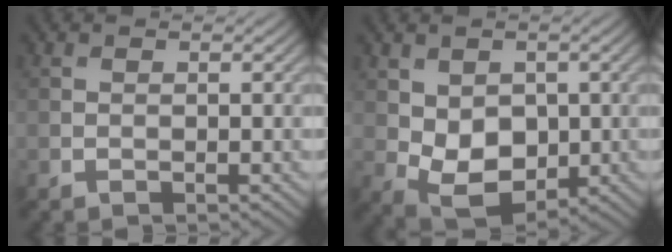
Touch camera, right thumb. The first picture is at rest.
{"total": 6.6, "force": [0.1, 4.8, 4.6], "torque": [-0.102, -0.015, 0.008]}